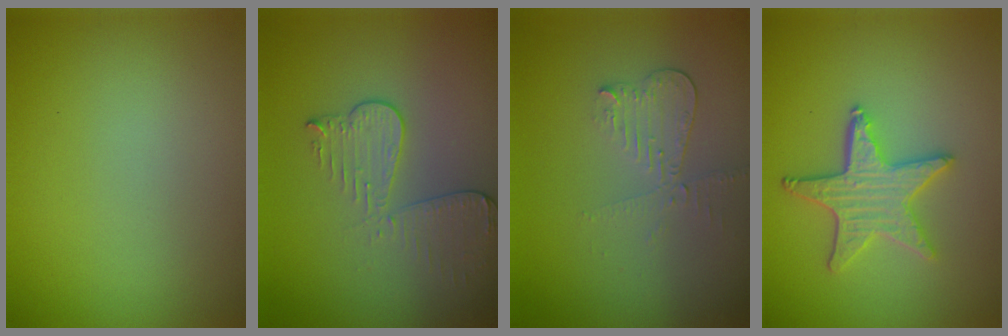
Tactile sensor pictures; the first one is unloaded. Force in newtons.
{"total": 3.3, "press": 3.0, "slide": 1.5}
{"total": 2.0, "press": 1.9, "slide": 0.7}
{"total": 4.2, "press": 3.8, "slide": 1.7}